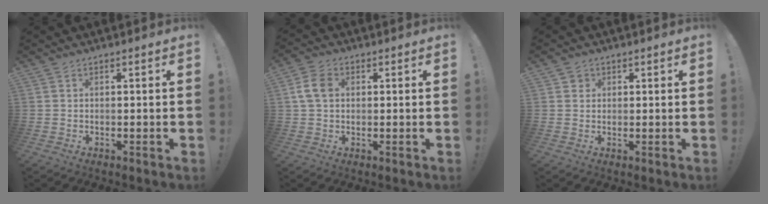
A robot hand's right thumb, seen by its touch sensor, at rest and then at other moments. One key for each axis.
{"total": 7.1, "fx": 1.3, "fy": 4.9, "fz": 4.9, "tx": -0.098, "ty": 0.009, "tz": 0.027}
{"total": 1.8, "fx": 0.9, "fy": 1.5, "fz": 0.2, "tx": 0.009, "ty": -0.005, "tz": 0.014}